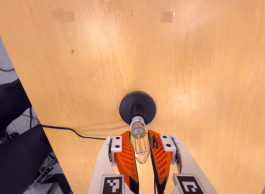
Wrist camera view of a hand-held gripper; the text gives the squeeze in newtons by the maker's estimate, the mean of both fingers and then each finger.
{"total": 23.0, "left": 22.7, "right": 23.2}